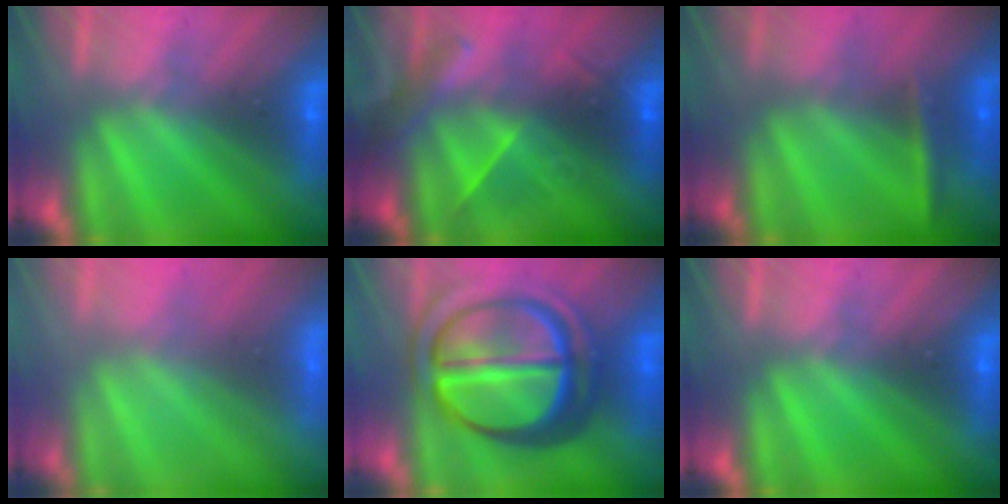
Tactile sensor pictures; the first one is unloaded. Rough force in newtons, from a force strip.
{"total": 2.8}
{"total": 2.4}
{"total": 8.4}
{"total": 7.1}
{"total": 0.0}